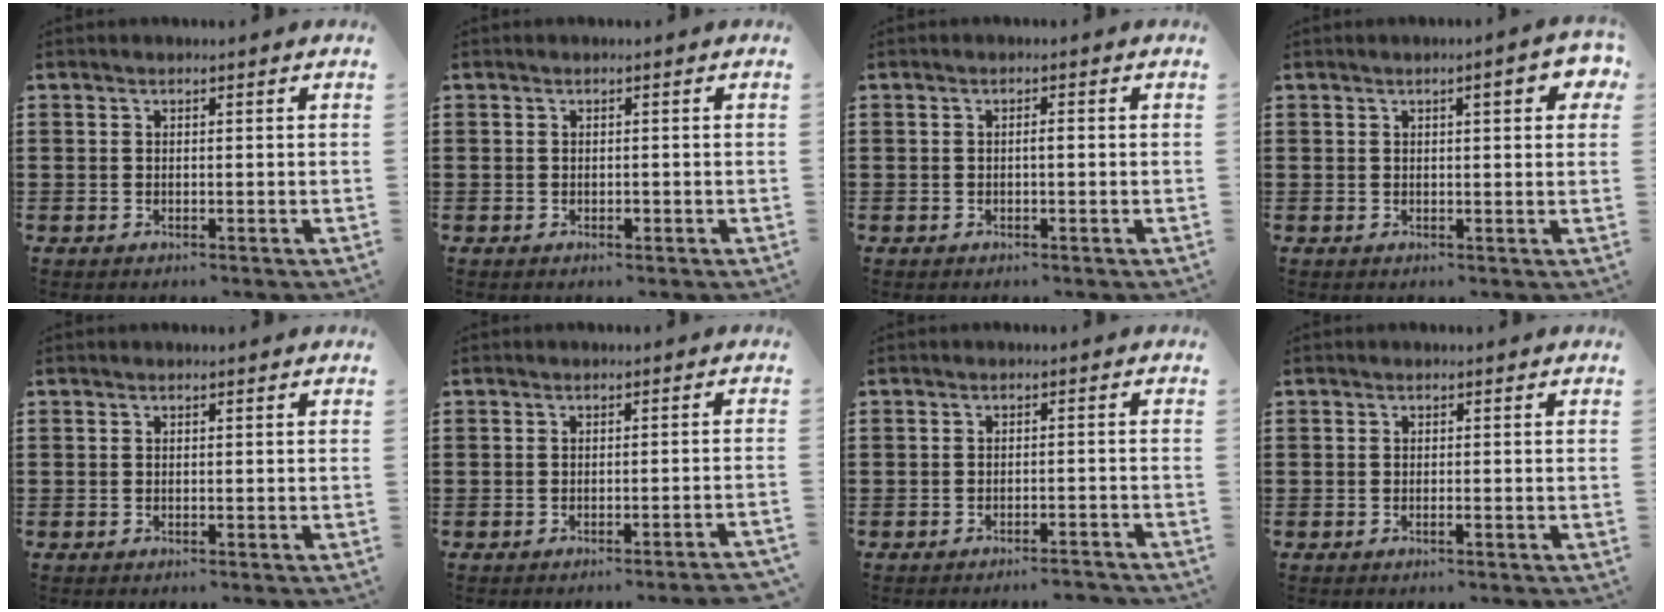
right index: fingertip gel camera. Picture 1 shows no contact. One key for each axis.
{"total": 0.7, "fx": -0.3, "fy": 0.3, "fz": 0.5, "tx": -0.010, "ty": -0.004, "tz": -0.006}
{"total": 0.7, "fx": -0.1, "fy": 0.1, "fz": 0.7, "tx": -0.013, "ty": -0.004, "tz": -0.002}
{"total": 3.8, "fx": 1.3, "fy": 0.8, "fz": 3.5, "tx": -0.054, "ty": 0.001, "tz": 0.017}
{"total": 0.0}
{"total": 1.5, "fx": -1.2, "fy": -0.4, "fz": 0.7, "tx": -0.013, "ty": -0.001, "tz": -0.024}
{"total": 2.2, "fx": -2.2, "fy": -0.1, "fz": 0.5, "tx": -0.011, "ty": 0.000, "tz": -0.045}
{"total": 0.6, "fx": -0.3, "fy": 0.0, "fz": 0.5, "tx": -0.009, "ty": -0.003, "tz": -0.006}